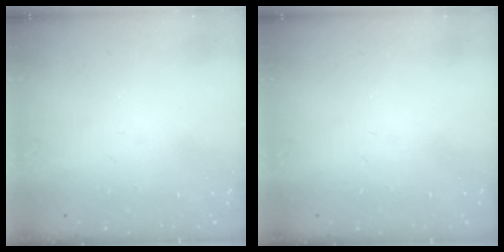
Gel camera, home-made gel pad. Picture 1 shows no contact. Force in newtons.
{"total": 0.0}